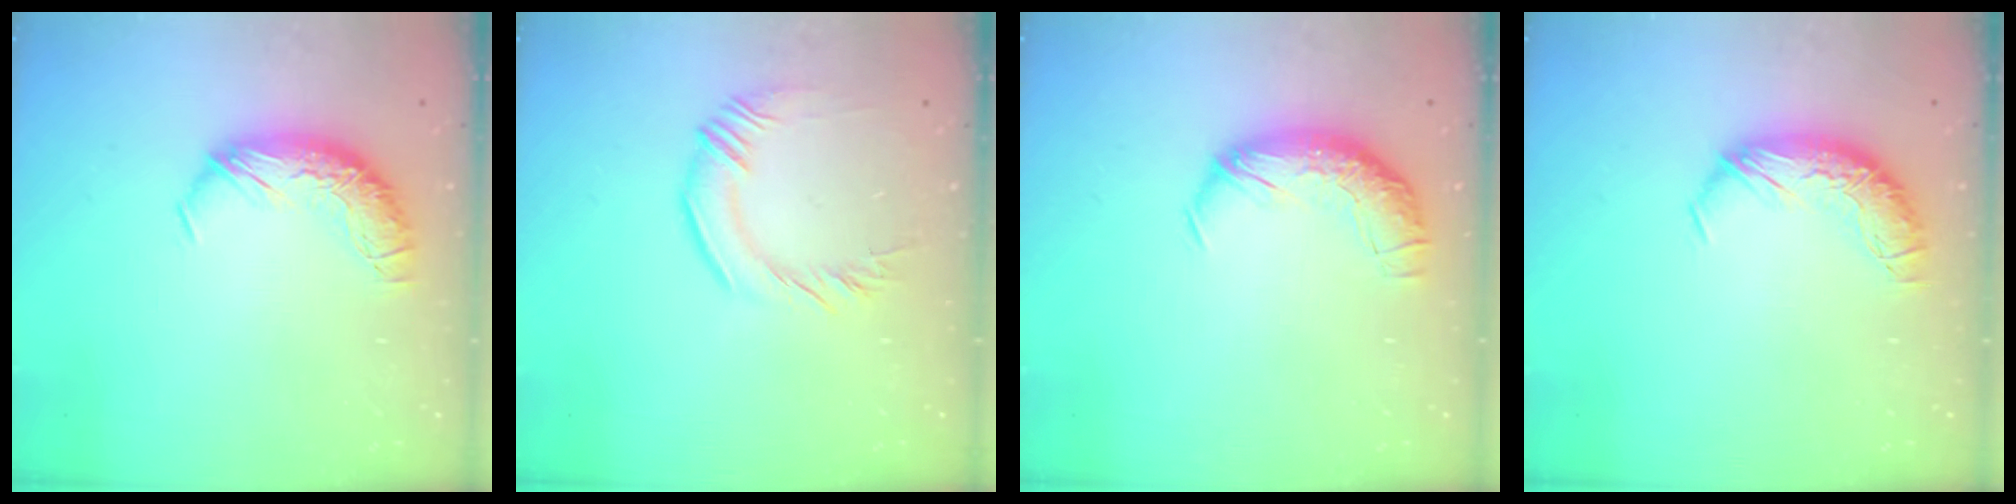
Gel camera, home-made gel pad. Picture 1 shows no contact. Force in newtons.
{"total": 1.2, "press": 0.8, "slide": 0.9}
{"total": 2.3, "press": 0.9, "slide": 2.2}
{"total": 0.0}